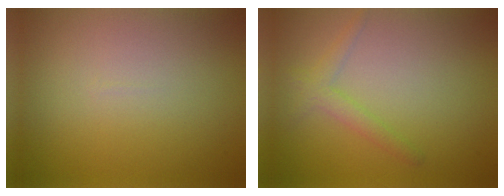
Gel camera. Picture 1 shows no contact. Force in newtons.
{"total": 1.8, "press": 1.8, "slide": 0.0}